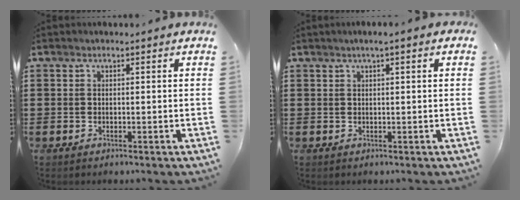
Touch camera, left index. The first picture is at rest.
{"total": 1.2, "force": [0.4, 0.0, 1.2], "torque": [-0.022, 0.000, 0.006]}